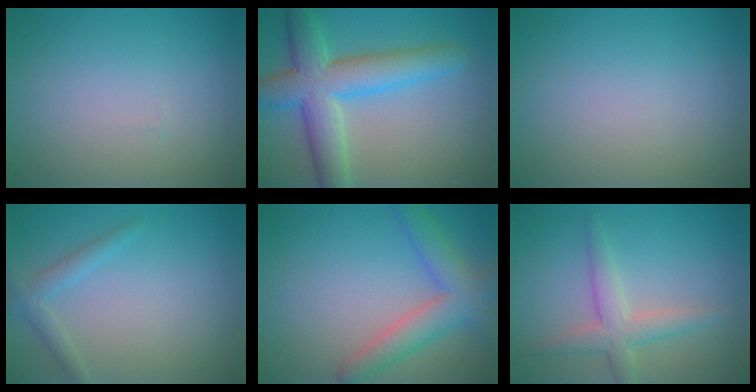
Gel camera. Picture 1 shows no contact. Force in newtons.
{"total": 7.7, "press": 7.7, "slide": 0.5}
{"total": 0.0}
{"total": 1.7, "press": 1.7, "slide": 0.1}
{"total": 4.7, "press": 4.7, "slide": 0.1}
{"total": 3.2, "press": 3.2, "slide": 0.3}